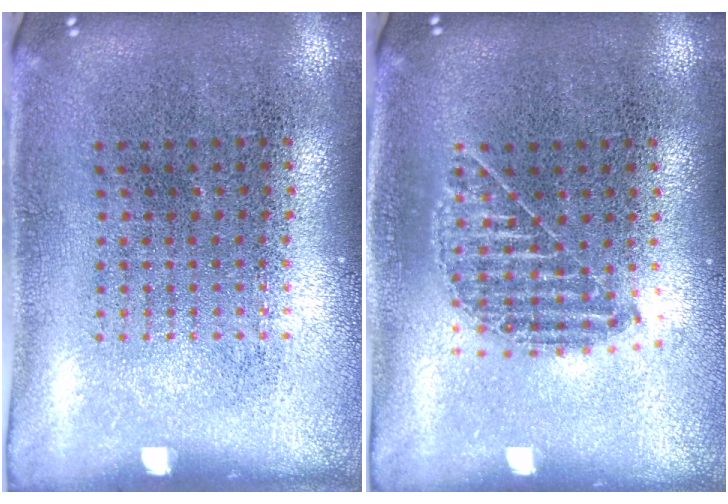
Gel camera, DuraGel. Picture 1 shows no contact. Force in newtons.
{"total": 1.0, "press": 0.9, "slide": 0.3}